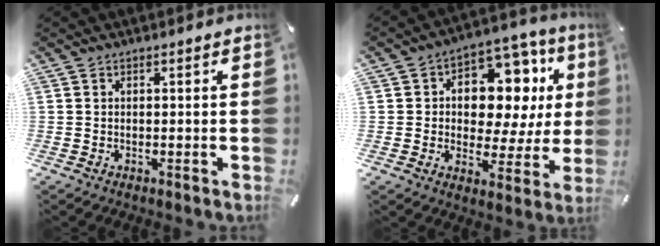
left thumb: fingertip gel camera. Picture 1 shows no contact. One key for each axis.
{"total": 13.5, "fx": 4.9, "fy": 9.4, "fz": 8.4, "tx": -0.102, "ty": -0.042, "tz": 0.090}